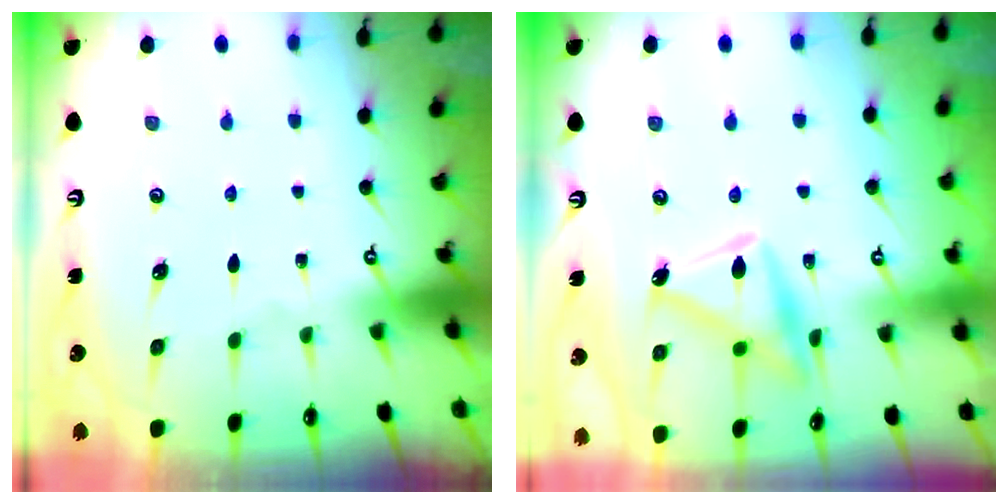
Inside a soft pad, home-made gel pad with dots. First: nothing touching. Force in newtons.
{"total": 16.0, "press": 16.0, "slide": 0.7}